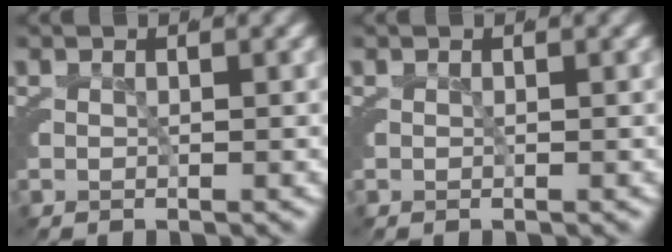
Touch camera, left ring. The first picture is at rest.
{"total": 0.0}